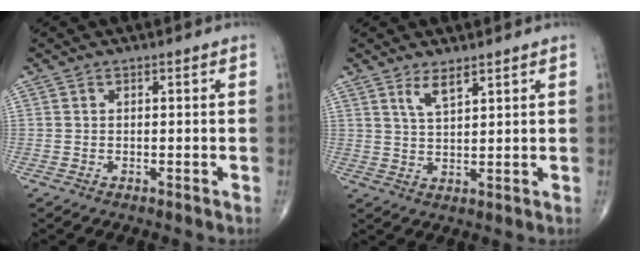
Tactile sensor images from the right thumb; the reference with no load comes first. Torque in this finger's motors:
{"motor_torque": [0.03, -0.06, -0.08, 0.21, 0.03]}